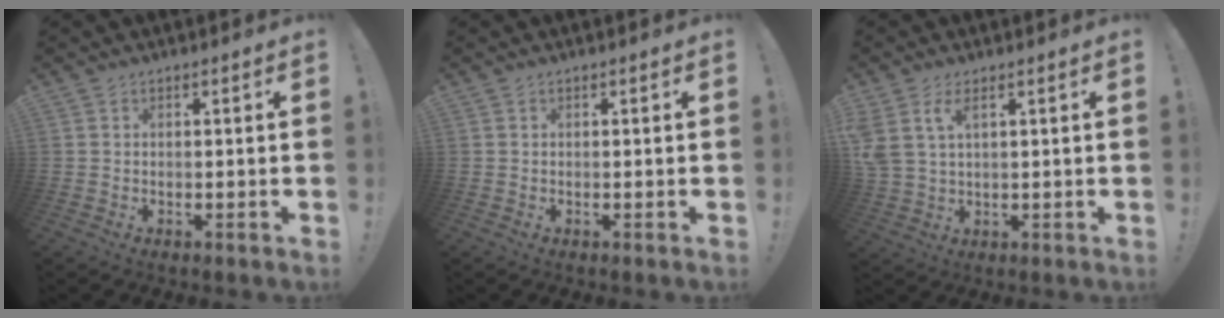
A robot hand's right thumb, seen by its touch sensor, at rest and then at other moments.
{"total": 0.0}
{"total": 5.9, "force": [2.9, 2.7, 4.3], "torque": [-0.098, -0.011, 0.055]}